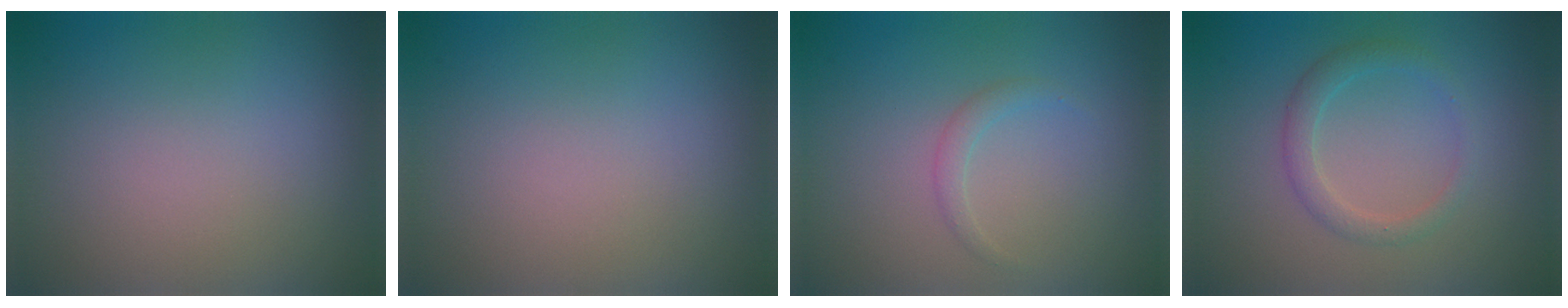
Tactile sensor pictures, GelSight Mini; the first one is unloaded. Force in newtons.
{"total": 0.0}
{"total": 1.1, "press": 1.1, "slide": 0.1}
{"total": 2.1, "press": 2.1, "slide": 0.1}